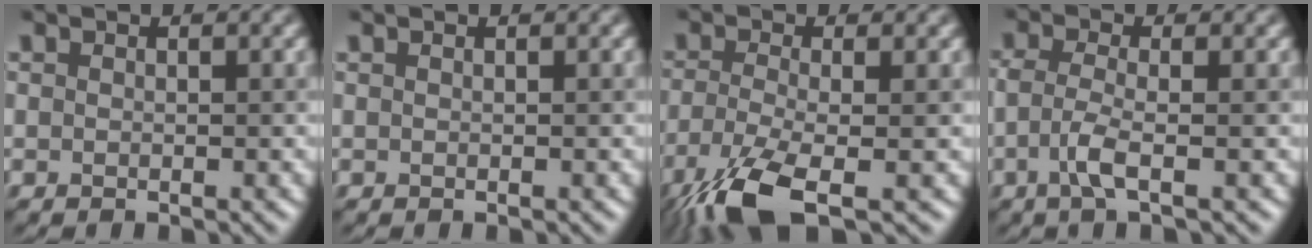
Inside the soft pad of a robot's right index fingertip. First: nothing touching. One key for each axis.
{"total": 0.0}
{"total": 6.8, "fx": -4.1, "fy": 1.8, "fz": 5.1, "tx": -0.109, "ty": -0.006, "tz": -0.081}
{"total": 2.3, "fx": -0.9, "fy": 0.6, "fz": 2.1, "tx": -0.049, "ty": 0.006, "tz": -0.014}